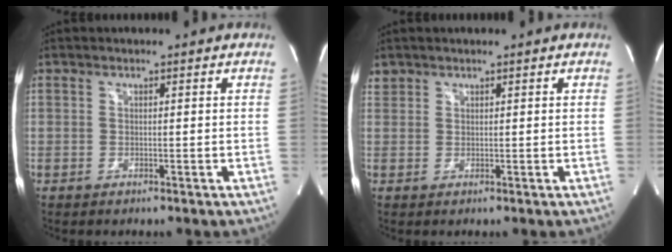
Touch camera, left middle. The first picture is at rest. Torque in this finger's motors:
{"motor_torque": [0.07, -0.06, 0.04, 0.01]}